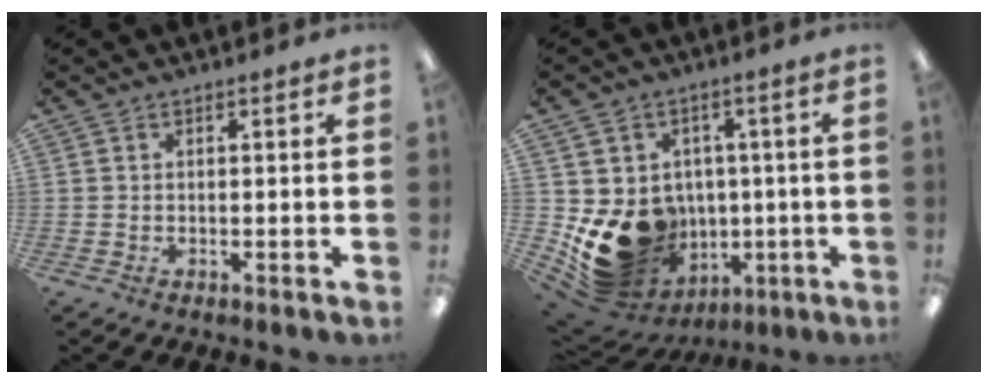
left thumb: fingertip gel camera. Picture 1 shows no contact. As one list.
[{"total": 14.4, "force": [-2.7, 12.4, 6.9], "torque": [-0.122, -0.016, -0.030]}]